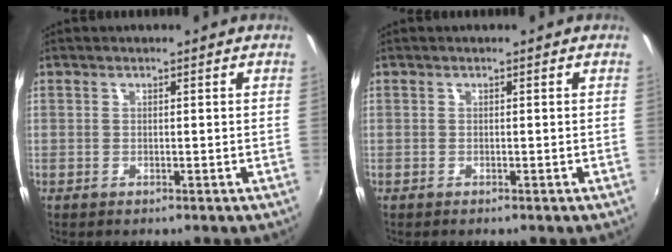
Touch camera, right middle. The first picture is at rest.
{"total": 0.0}